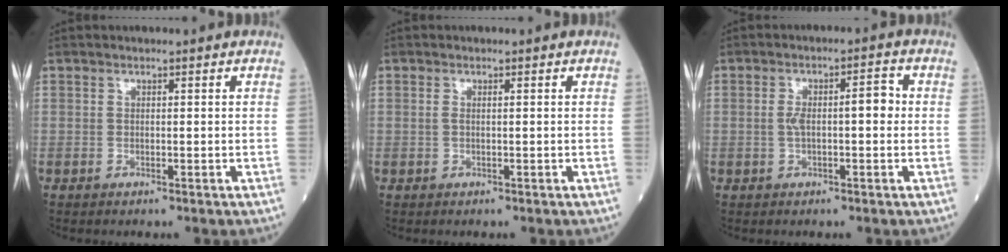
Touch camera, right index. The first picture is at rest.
{"total": 0.8, "force": [0.2, 0.2, 0.8], "torque": [-0.023, 0.002, 0.003]}
{"total": 5.3, "force": [0.1, 1.6, 5.0], "torque": [-0.093, 0.024, 0.003]}